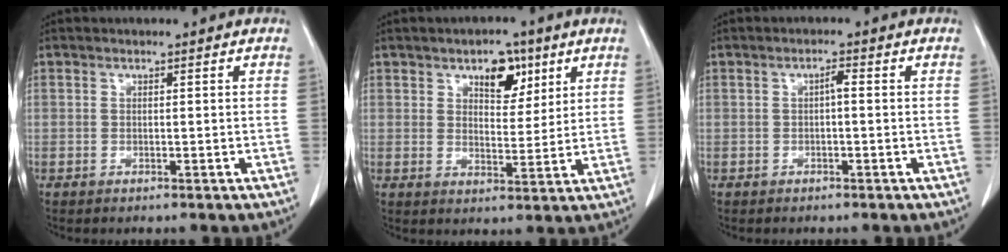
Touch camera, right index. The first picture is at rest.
{"total": 6.3, "force": [3.6, 3.4, 4.0], "torque": [-0.055, 0.006, 0.057]}
{"total": 1.3, "force": [0.0, 0.3, 1.3], "torque": [-0.022, 0.004, 0.001]}